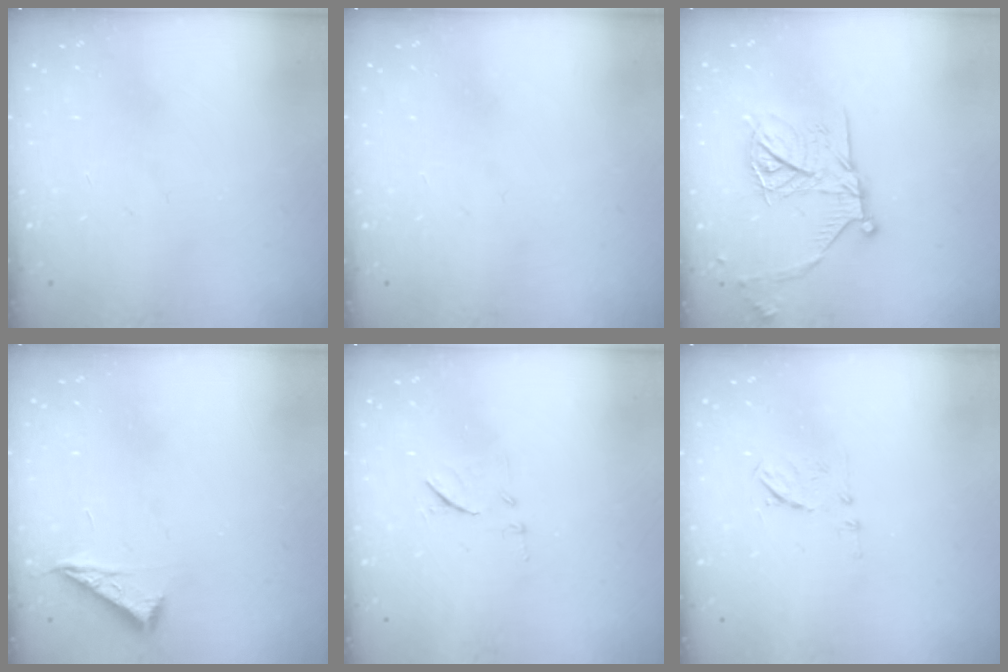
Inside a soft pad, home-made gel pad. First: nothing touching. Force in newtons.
{"total": 0.0}
{"total": 18.2, "press": 18.2, "slide": 1.2}
{"total": 5.0, "press": 5.0, "slide": 0.7}
{"total": 8.1, "press": 8.0, "slide": 0.7}
{"total": 6.7, "press": 6.6, "slide": 0.9}